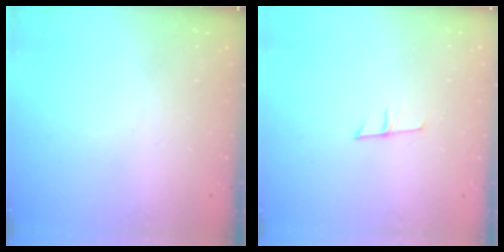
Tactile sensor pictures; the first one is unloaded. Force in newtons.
{"total": 5.5, "press": 5.5, "slide": 0.3}